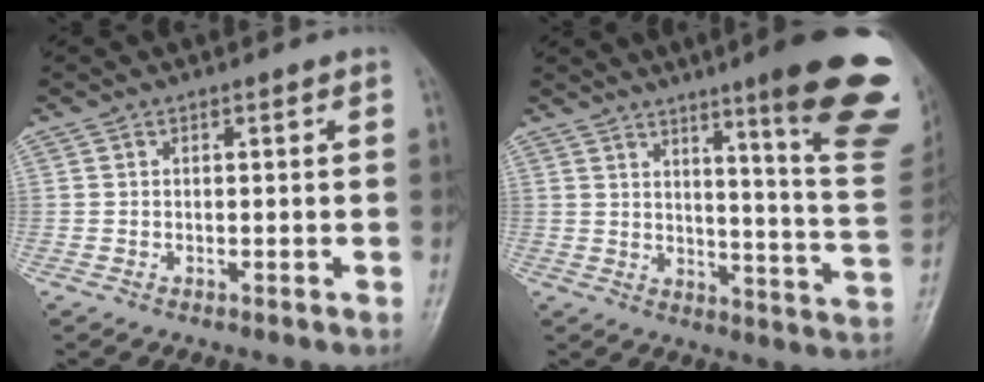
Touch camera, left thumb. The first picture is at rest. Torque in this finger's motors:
{"motor_torque": [2.38, 0.92, 1.64, -1.13, 0.44]}